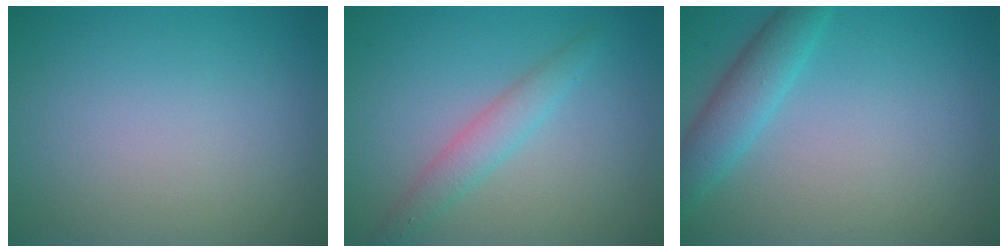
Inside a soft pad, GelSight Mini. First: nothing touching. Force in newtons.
{"total": 2.3, "press": 2.3, "slide": 0.1}
{"total": 3.2, "press": 3.2, "slide": 0.1}